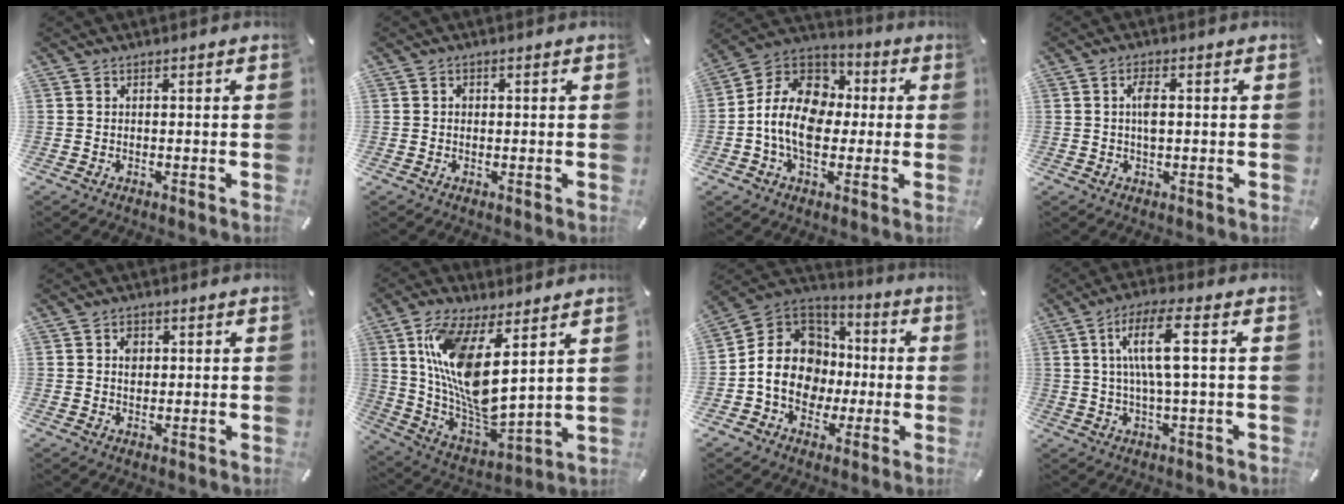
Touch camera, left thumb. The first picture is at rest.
{"total": 1.0, "force": [0.1, 0.9, 0.3], "torque": [-0.007, 0.005, 0.001]}
{"total": 14.3, "force": [-2.5, 10.9, 8.9], "torque": [-0.203, 0.017, -0.051]}
{"total": 3.6, "force": [0.4, 1.5, 3.2], "torque": [-0.073, 0.003, 0.002]}
{"total": 2.9, "force": [0.7, 2.3, 1.6], "torque": [-0.019, 0.002, 0.007]}
{"total": 15.8, "force": [7.2, 5.6, 12.8], "torque": [-0.277, -0.059, 0.125]}
{"total": 14.9, "force": [-2.3, 13.1, 6.8], "torque": [-0.150, 0.016, -0.038]}
{"total": 10.7, "force": [2.0, 2.4, 10.2], "torque": [-0.205, 0.000, 0.028]}